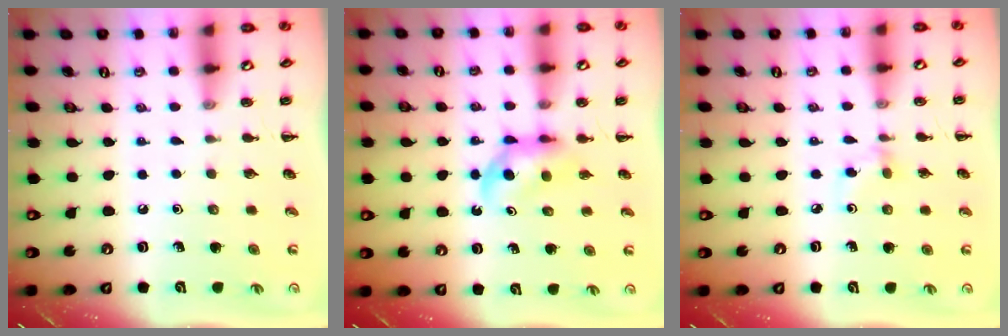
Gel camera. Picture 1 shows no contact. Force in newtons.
{"total": 4.0, "press": 3.9, "slide": 0.8}
{"total": 3.1, "press": 2.9, "slide": 1.2}